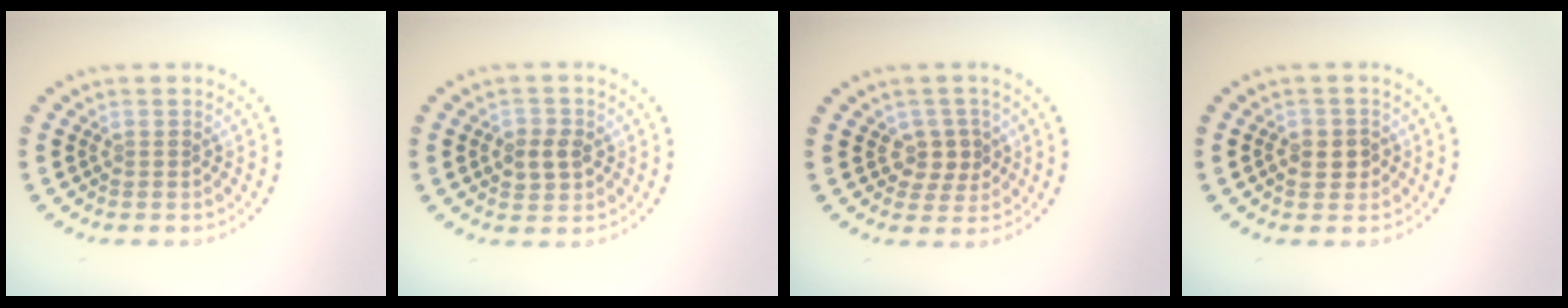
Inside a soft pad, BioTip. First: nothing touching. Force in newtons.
{"total": 2.5, "press": 2.4, "slide": 0.4}
{"total": 2.3, "press": 2.1, "slide": 0.9}
{"total": 2.3, "press": 2.3, "slide": 0.6}